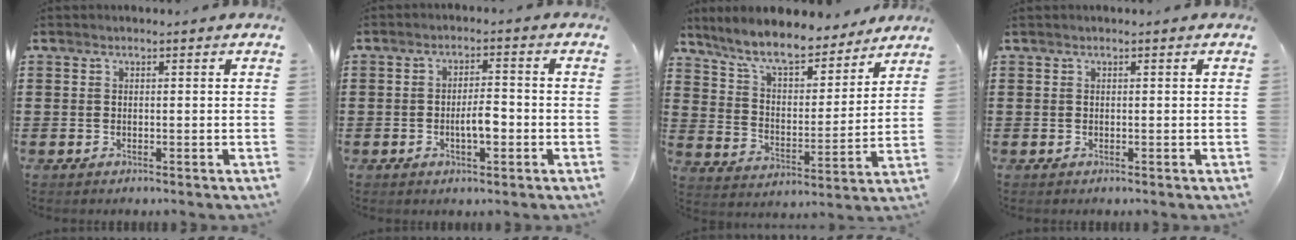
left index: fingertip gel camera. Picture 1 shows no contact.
{"total": 4.2, "force": [-1.0, 1.5, 3.8], "torque": [-0.066, 0.001, -0.024]}
{"total": 9.1, "force": [8.2, 1.4, 3.7], "torque": [-0.104, -0.045, 0.143]}
{"total": 0.0}